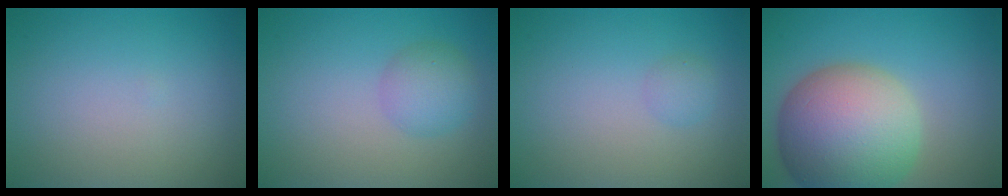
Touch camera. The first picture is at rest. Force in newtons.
{"total": 2.8, "press": 2.8, "slide": 0.0}
{"total": 1.1, "press": 1.1, "slide": 0.1}
{"total": 12.6, "press": 12.5, "slide": 1.0}